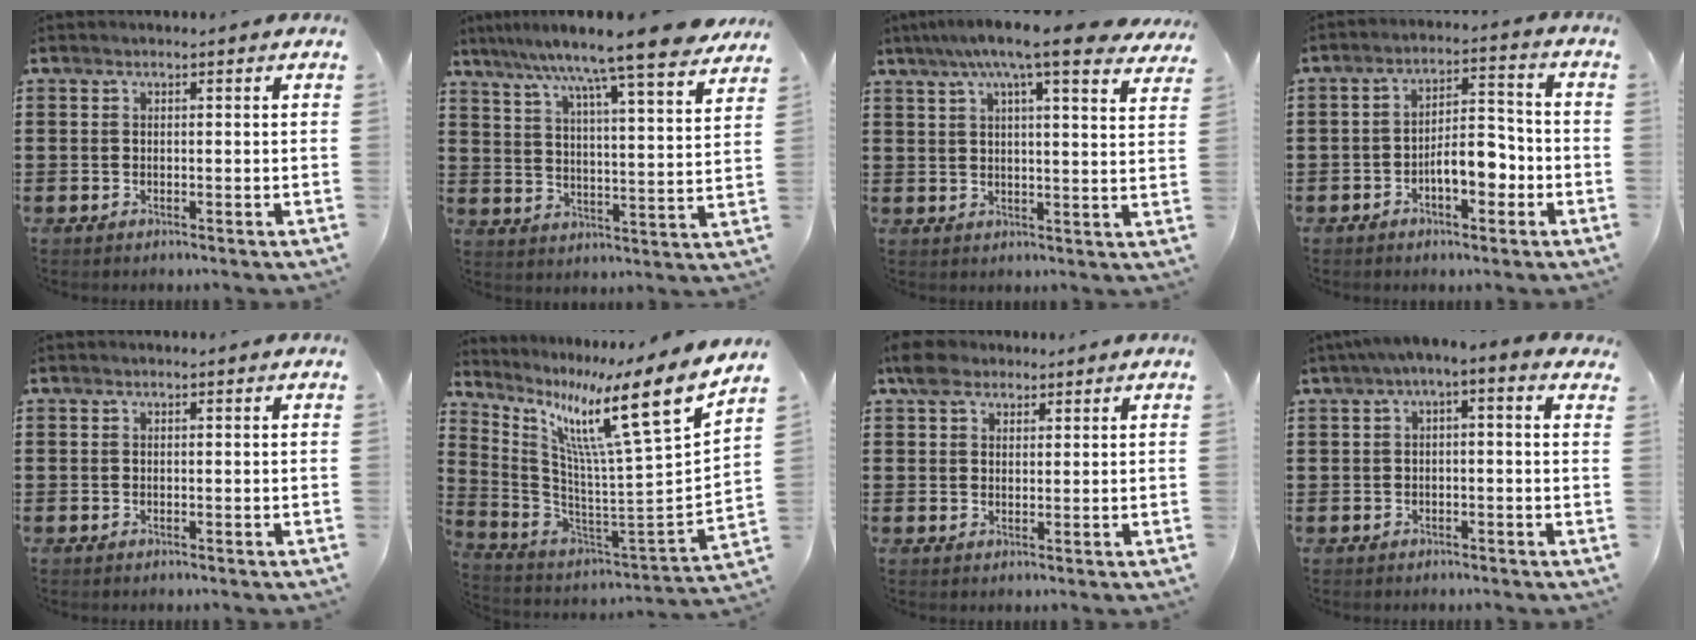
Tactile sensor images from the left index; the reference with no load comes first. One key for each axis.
{"total": 10.0, "fx": 8.7, "fy": -0.6, "fz": 4.9, "tx": -0.113, "ty": -0.058, "tz": 0.139}
{"total": 9.4, "fx": 7.3, "fy": 0.7, "fz": 5.8, "tx": -0.119, "ty": -0.022, "tz": 0.124}
{"total": 7.2, "fx": -3.0, "fy": 3.2, "fz": 5.6, "tx": -0.094, "ty": 0.012, "tz": -0.059}
{"total": 0.0}
{"total": 13.8, "fx": 8.1, "fy": 1.2, "fz": 11.0, "tx": -0.207, "ty": -0.069, "tz": 0.114}
{"total": 4.1, "fx": 2.7, "fy": 2.6, "fz": 1.5, "tx": -0.036, "ty": 0.013, "tz": 0.048}
{"total": 2.3, "fx": -1.5, "fy": 0.2, "fz": 1.7, "tx": -0.030, "ty": 0.000, "tz": -0.033}